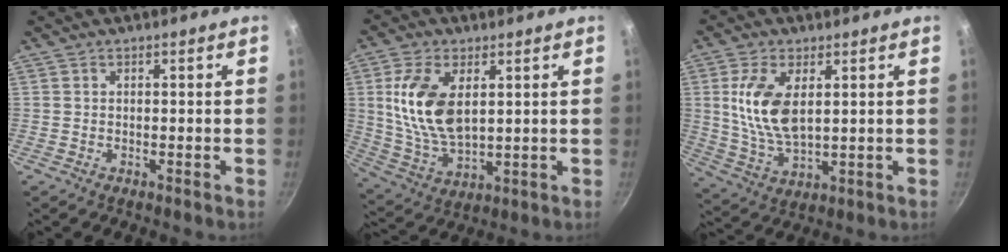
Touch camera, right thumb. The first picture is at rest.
{"total": 13.8, "force": [3.2, 7.6, 11.1], "torque": [-0.209, -0.019, 0.070]}
{"total": 11.6, "force": [2.6, 5.9, 9.7], "torque": [-0.187, -0.015, 0.057]}